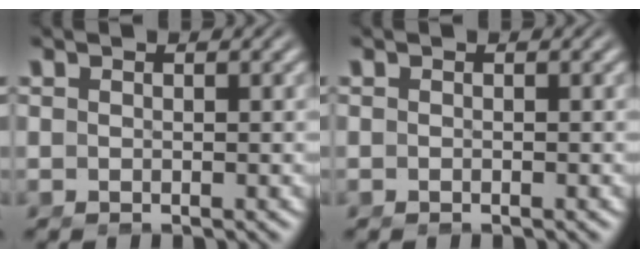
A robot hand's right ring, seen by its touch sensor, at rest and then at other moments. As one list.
[{"total": 0.0}]